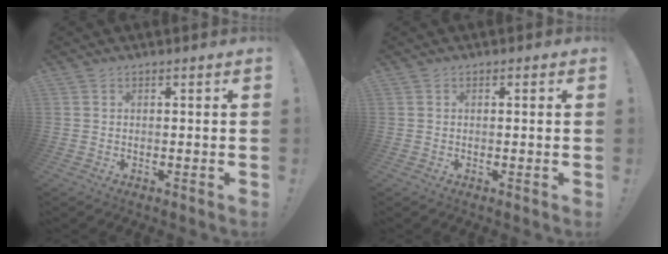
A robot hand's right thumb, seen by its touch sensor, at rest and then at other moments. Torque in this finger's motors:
{"motor_torque": [-1.00, 1.28, 0.22, 0.23, 0.00]}